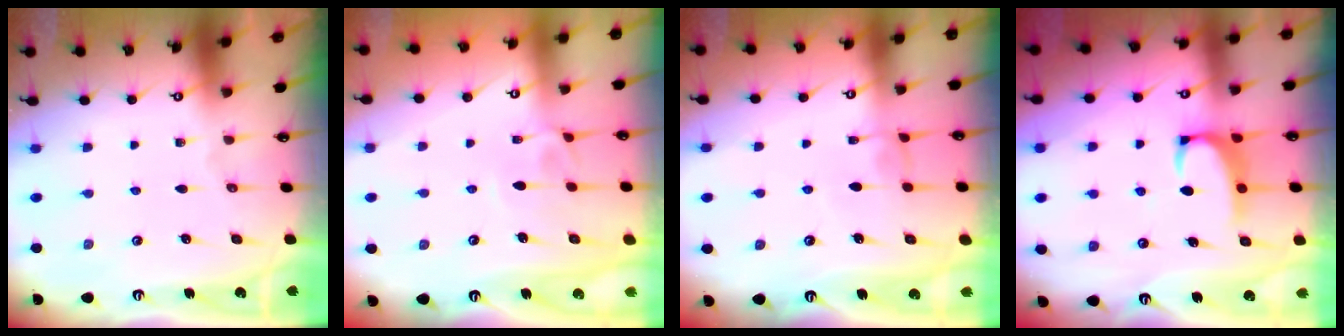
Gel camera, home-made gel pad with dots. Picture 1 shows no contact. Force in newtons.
{"total": 0.9, "press": 0.2, "slide": 0.8}
{"total": 1.0, "press": 0.7, "slide": 0.7}
{"total": 2.5, "press": 2.4, "slide": 0.7}